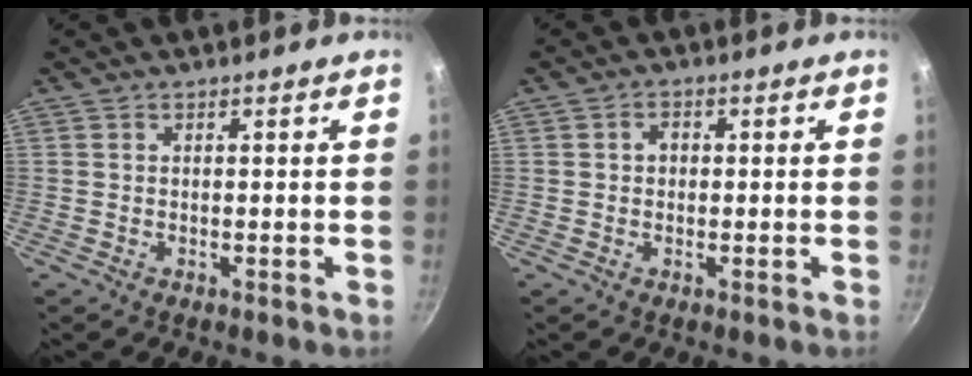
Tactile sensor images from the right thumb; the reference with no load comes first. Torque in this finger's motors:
{"motor_torque": [-0.28, 0.18, 0.02, 0.08, 0.00]}